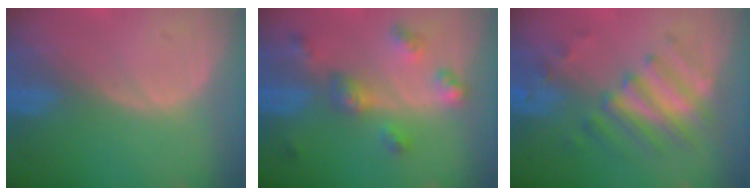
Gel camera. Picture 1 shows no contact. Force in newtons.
{"total": 6.6, "press": 5.8, "slide": 3.1}
{"total": 7.7, "press": 7.1, "slide": 3.1}